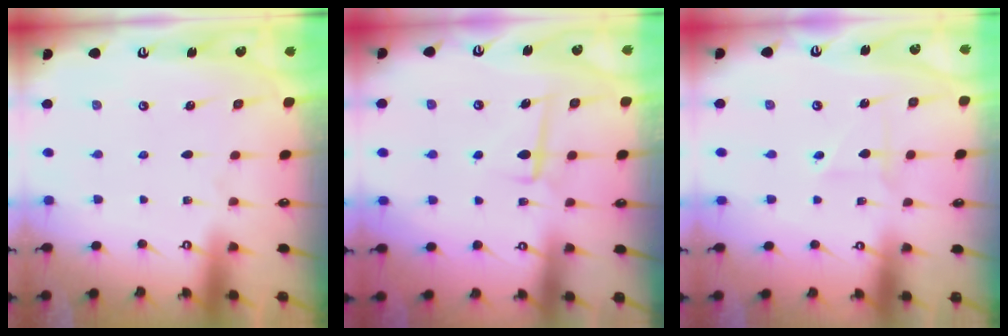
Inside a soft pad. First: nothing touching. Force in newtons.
{"total": 5.7, "press": 5.5, "slide": 1.4}
{"total": 3.4, "press": 3.4, "slide": 0.4}